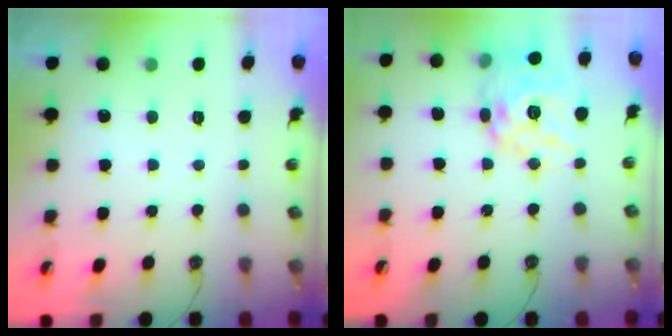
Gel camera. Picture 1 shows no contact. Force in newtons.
{"total": 15.3, "press": 15.2, "slide": 1.4}